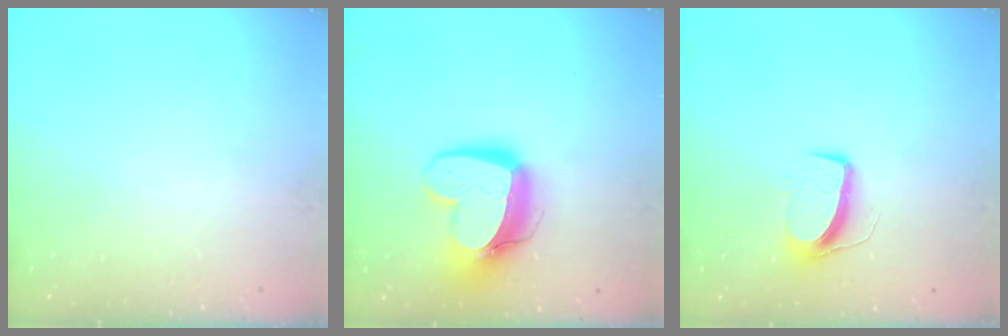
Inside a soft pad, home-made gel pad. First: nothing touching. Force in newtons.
{"total": 15.2, "press": 15.2, "slide": 1.4}
{"total": 8.6, "press": 8.5, "slide": 0.4}